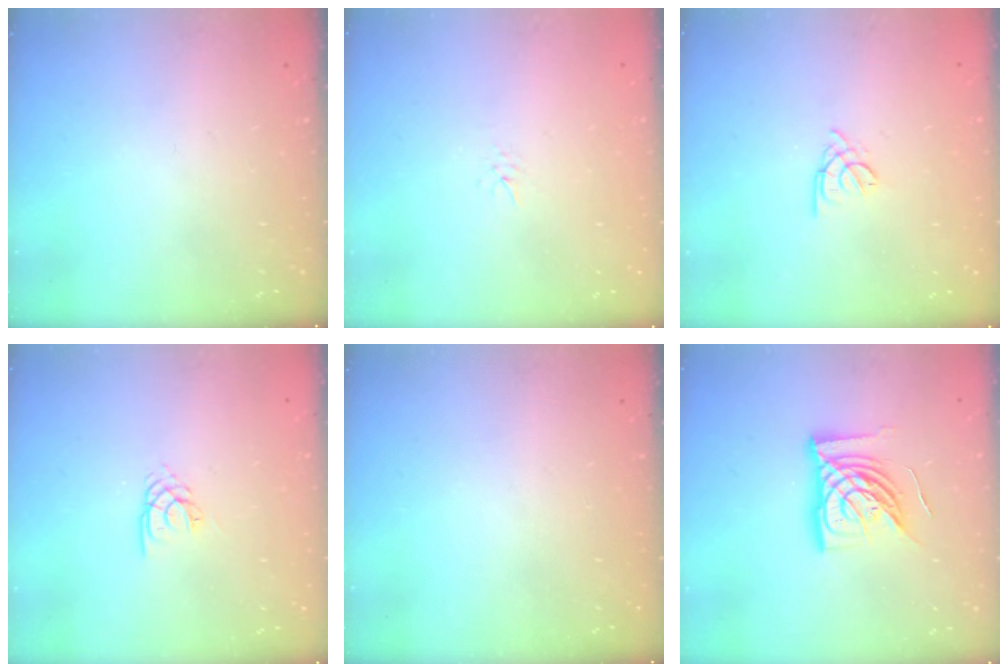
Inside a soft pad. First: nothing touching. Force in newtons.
{"total": 3.2, "press": 3.2, "slide": 0.5}
{"total": 1.7, "press": 1.7, "slide": 0.4}
{"total": 2.1, "press": 2.1, "slide": 0.2}
{"total": 0.0}
{"total": 13.8, "press": 13.7, "slide": 1.5}